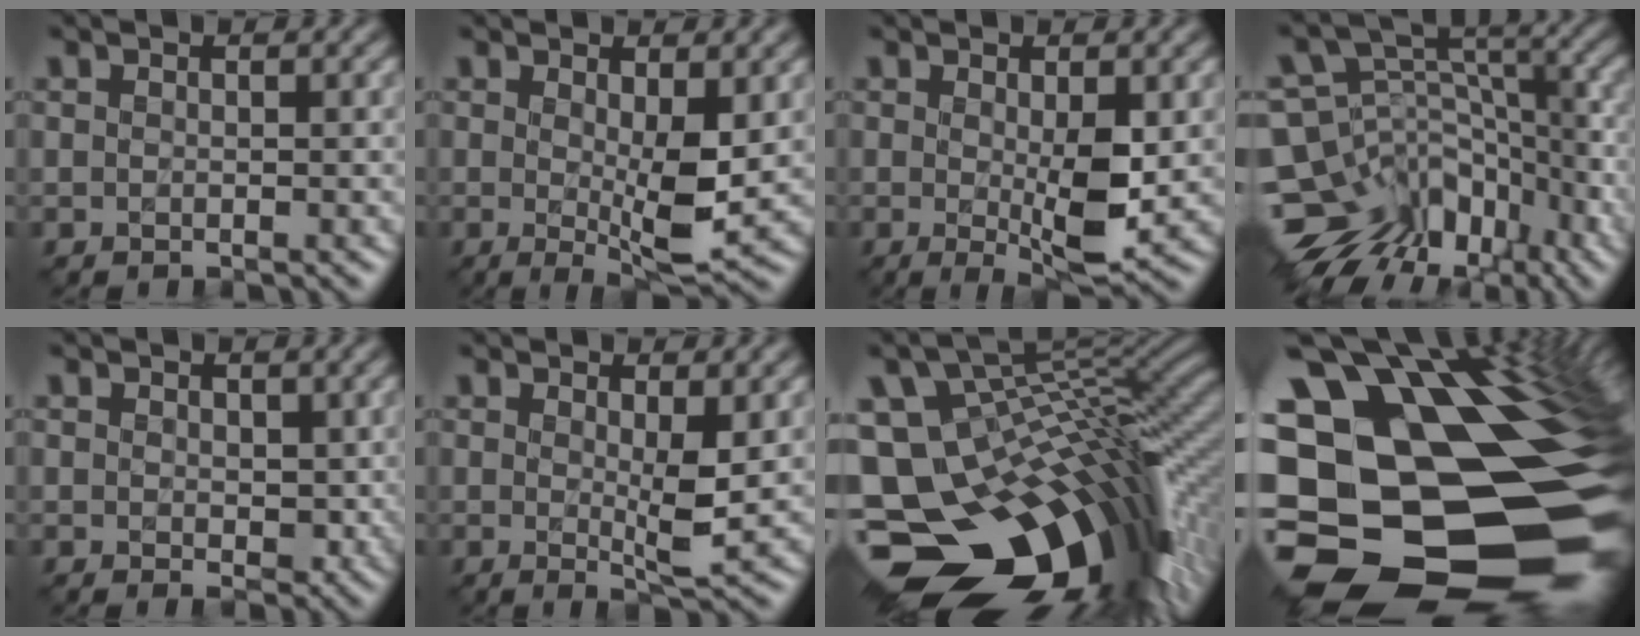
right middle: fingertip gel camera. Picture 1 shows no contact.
{"total": 4.0, "force": [0.4, 0.9, 3.9], "torque": [-0.076, -0.008, 0.012]}
{"total": 4.2, "force": [-0.1, 1.2, 4.0], "torque": [-0.077, -0.007, 0.006]}
{"total": 14.4, "force": [-9.7, 8.4, 6.6], "torque": [-0.142, 0.021, -0.137]}
{"total": 1.6, "force": [0.3, 1.3, 0.9], "torque": [-0.021, -0.003, 0.002]}
{"total": 2.6, "force": [0.7, 0.2, 2.5], "torque": [-0.050, -0.003, 0.014]}
{"total": 17.3, "force": [-5.7, 9.9, 12.9], "torque": [-0.234, -0.019, -0.078]}
{"total": 21.7, "force": [-3.0, 14.4, 15.9], "torque": [-0.269, -0.029, -0.038]}